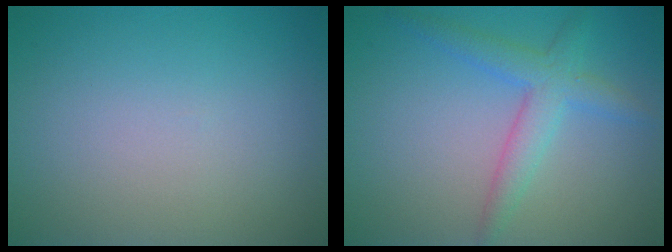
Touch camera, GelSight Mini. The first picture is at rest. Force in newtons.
{"total": 3.4, "press": 3.4, "slide": 0.1}